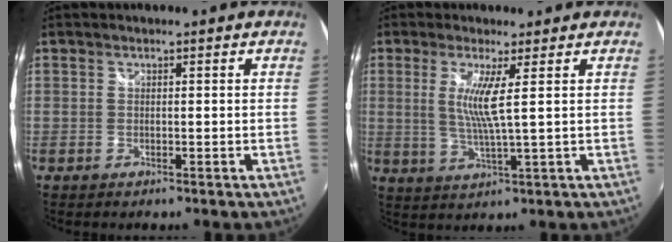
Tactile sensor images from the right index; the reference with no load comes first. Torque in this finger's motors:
{"motor_torque": [0.03, 0.05, 0.20, 0.10]}